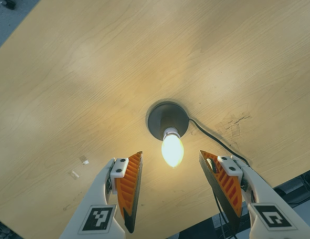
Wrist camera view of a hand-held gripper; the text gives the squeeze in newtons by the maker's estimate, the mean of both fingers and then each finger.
{"total": 0.0}